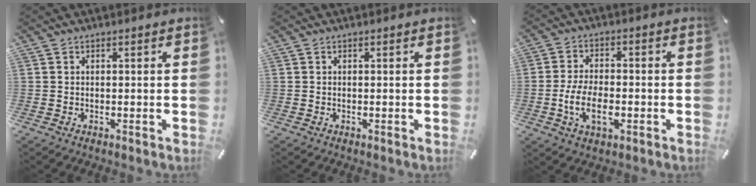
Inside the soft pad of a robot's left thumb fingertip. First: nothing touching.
{"total": 0.0}
{"total": 8.7, "force": [-2.7, 4.6, 6.9], "torque": [-0.151, 0.002, -0.050]}